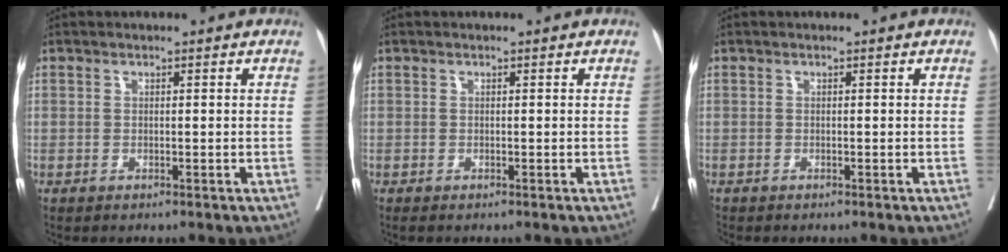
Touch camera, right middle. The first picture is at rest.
{"total": 0.0}
{"total": 0.0}